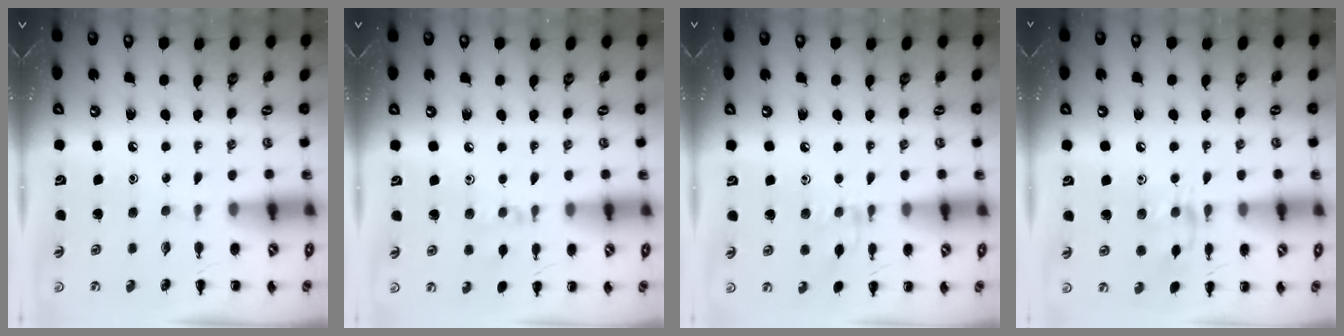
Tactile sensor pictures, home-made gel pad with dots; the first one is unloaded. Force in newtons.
{"total": 6.0, "press": 5.7, "slide": 1.9}
{"total": 5.9, "press": 5.8, "slide": 1.0}
{"total": 8.7, "press": 8.7, "slide": 0.8}